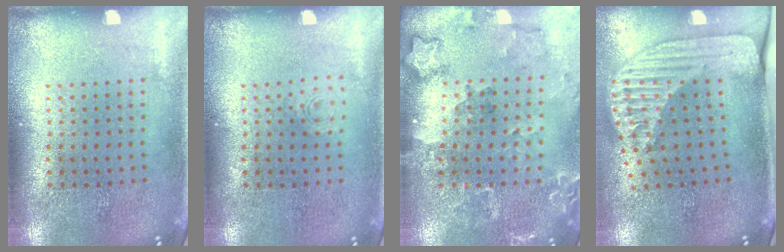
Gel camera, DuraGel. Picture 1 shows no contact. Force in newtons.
{"total": 0.5, "press": 0.5, "slide": 0.2}
{"total": 1.8, "press": 1.7, "slide": 0.4}
{"total": 2.6, "press": 1.8, "slide": 1.8}